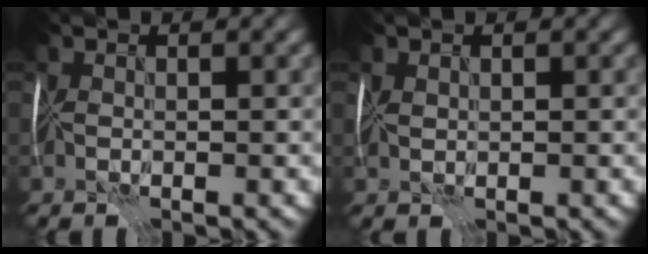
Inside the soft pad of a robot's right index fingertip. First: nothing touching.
{"total": 1.2, "force": [0.9, 0.7, 0.4], "torque": [-0.009, 0.014, 0.015]}